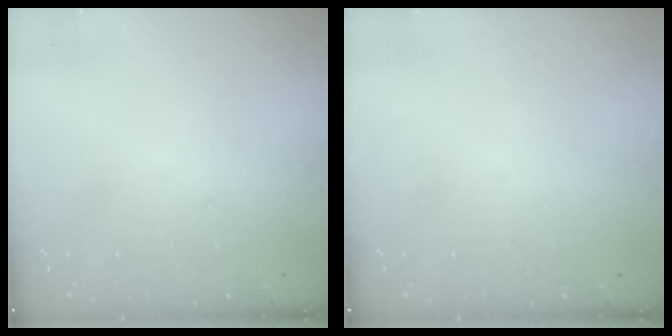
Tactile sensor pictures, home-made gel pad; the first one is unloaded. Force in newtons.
{"total": 0.0}